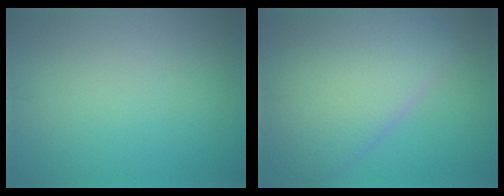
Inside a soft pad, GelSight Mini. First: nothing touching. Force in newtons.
{"total": 10.9, "press": 10.9, "slide": 0.8}